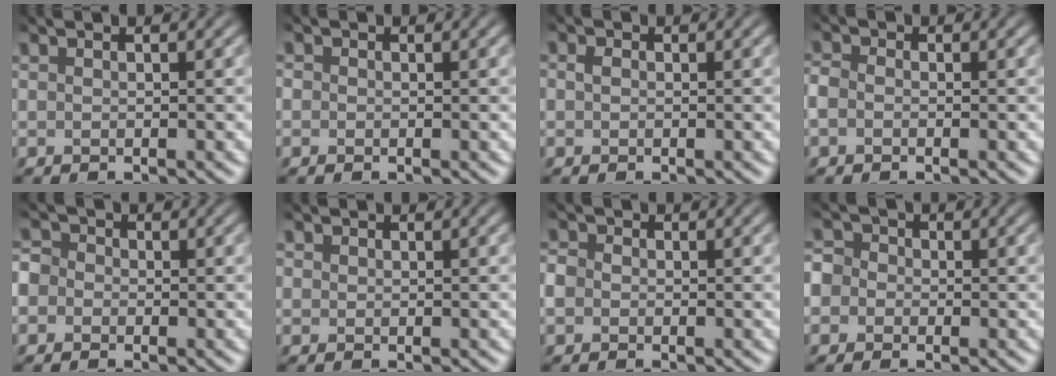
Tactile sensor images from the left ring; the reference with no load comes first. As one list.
[{"total": 2.5, "force": [-1.4, -0.9, -1.8], "torque": [0.012, -0.013, -0.005]}, {"total": 2.4, "force": [-1.5, -0.9, -1.7], "torque": [0.003, -0.012, -0.009]}, {"total": 2.7, "force": [-2.3, -0.3, -1.4], "torque": [0.001, -0.016, -0.029]}, {"total": 3.3, "force": [-2.5, 0.2, -2.1], "torque": [0.021, -0.015, -0.031]}, {"total": 2.5, "force": [-0.9, -1.2, -2.0], "torque": [0.010, -0.015, 0.001]}, {"total": 2.5, "force": [-2.0, -0.1, -1.6], "torque": [0.004, -0.015, -0.023]}, {"total": 3.5, "force": [-2.7, 1.1, -1.9], "torque": [0.025, -0.012, -0.043]}]